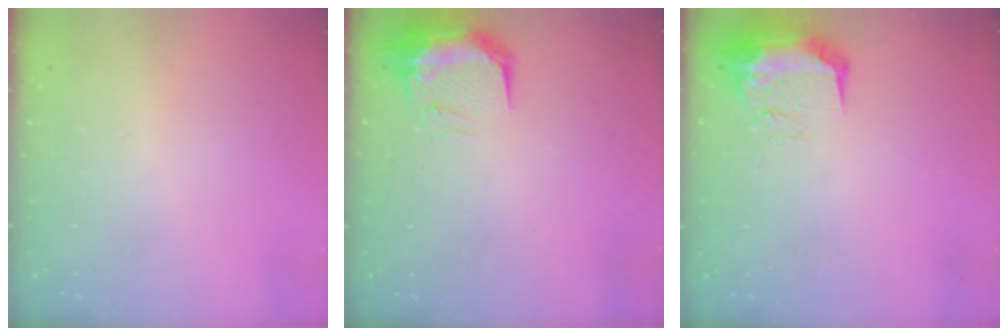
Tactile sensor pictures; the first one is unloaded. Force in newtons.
{"total": 14.8, "press": 11.3, "slide": 9.5}
{"total": 9.5, "press": 9.4, "slide": 1.4}